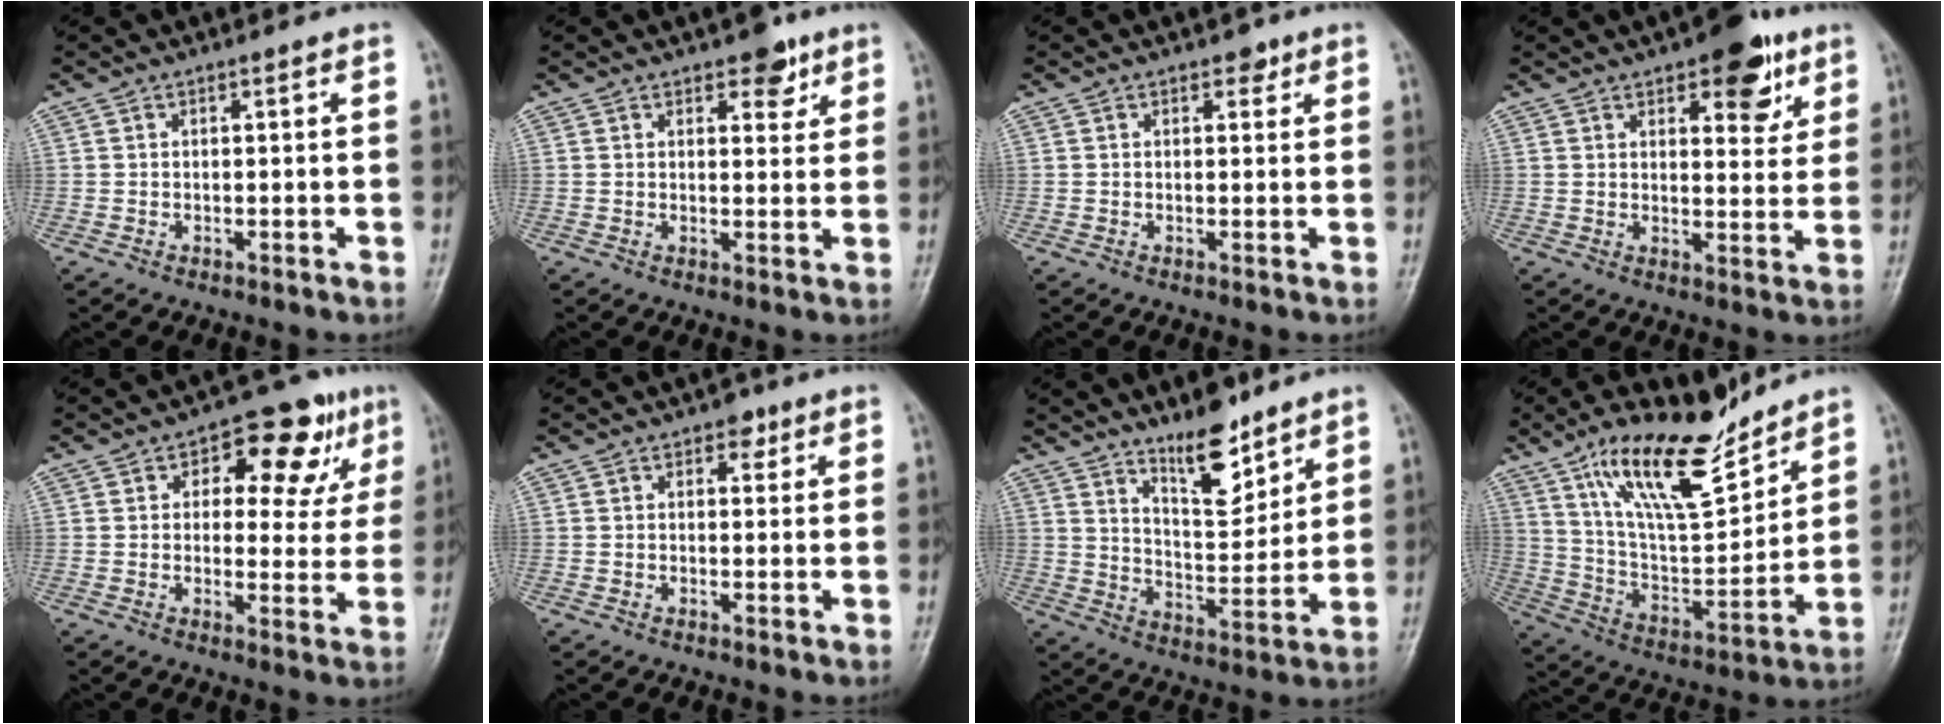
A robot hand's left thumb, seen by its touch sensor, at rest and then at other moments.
{"total": 4.7, "force": [2.9, 2.6, 2.7], "torque": [-0.009, -0.014, 0.037]}
{"total": 1.8, "force": [1.1, 1.2, 0.8], "torque": [0.004, -0.003, 0.010]}
{"total": 10.3, "force": [5.7, 4.7, 7.2], "torque": [-0.061, -0.023, 0.072]}
{"total": 12.1, "force": [5.1, 7.2, 8.2], "torque": [-0.052, 0.000, 0.064]}
{"total": 2.5, "force": [1.3, 1.7, 1.3], "torque": [0.002, -0.002, 0.012]}
{"total": 11.0, "force": [8.1, 4.1, 6.2], "torque": [-0.078, -0.070, 0.144]}
{"total": 19.2, "force": [13.4, 6.4, 12.2], "torque": [-0.169, -0.074, 0.244]}